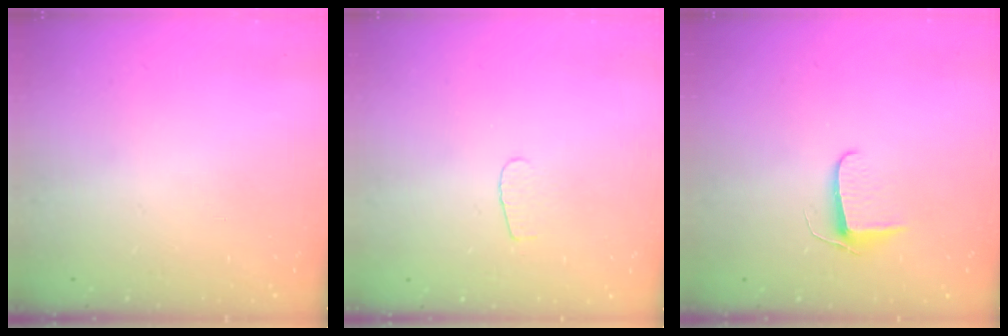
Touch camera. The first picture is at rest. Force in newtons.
{"total": 3.3, "press": 3.3, "slide": 0.4}
{"total": 6.3, "press": 6.2, "slide": 0.5}